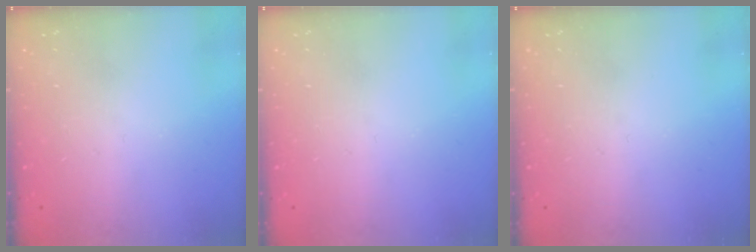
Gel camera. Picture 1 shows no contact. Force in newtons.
{"total": 0.0}
{"total": 0.0}